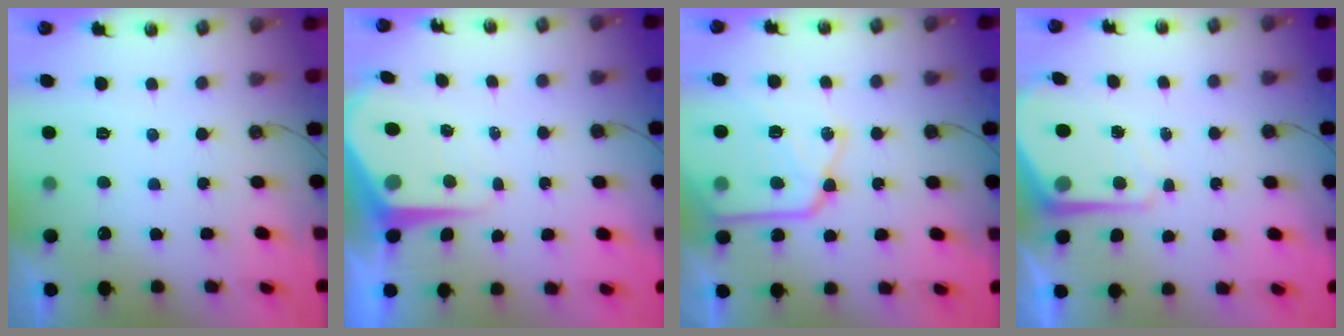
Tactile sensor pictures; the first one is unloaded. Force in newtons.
{"total": 7.9, "press": 7.9, "slide": 0.6}
{"total": 18.2, "press": 18.2, "slide": 1.7}
{"total": 6.8, "press": 6.8, "slide": 0.5}